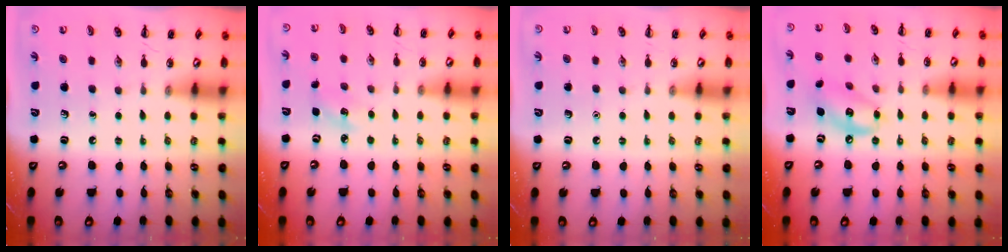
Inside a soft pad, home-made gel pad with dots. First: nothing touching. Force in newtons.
{"total": 4.0, "press": 3.8, "slide": 1.1}
{"total": 1.6, "press": 1.6, "slide": 0.1}
{"total": 10.3, "press": 10.1, "slide": 1.9}